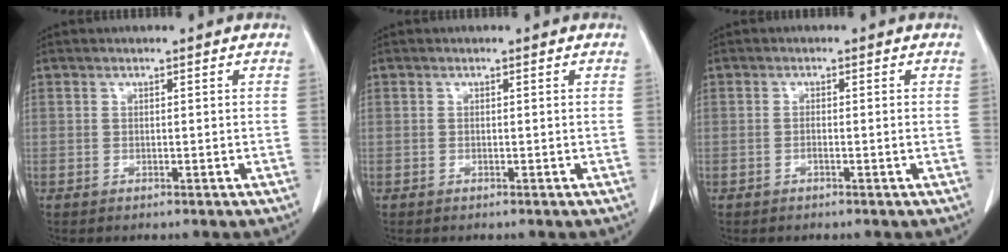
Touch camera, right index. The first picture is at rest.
{"total": 0.0}
{"total": 1.0, "force": [-0.4, -0.1, 1.0], "torque": [-0.017, 0.001, -0.005]}